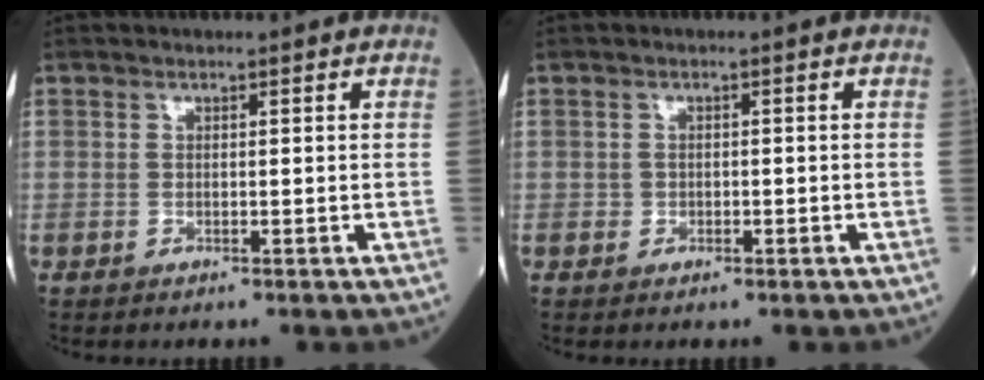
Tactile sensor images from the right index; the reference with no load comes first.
{"total": 0.7, "force": [-0.2, 0.7, 0.2], "torque": [-0.001, 0.003, -0.001]}